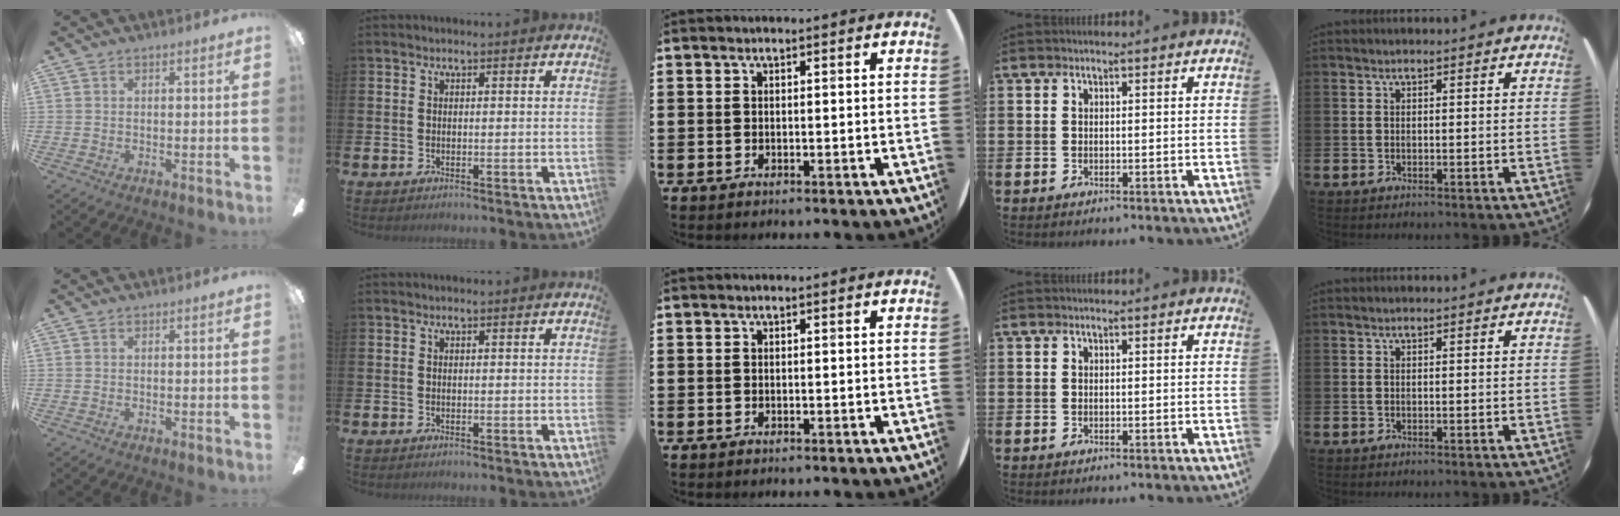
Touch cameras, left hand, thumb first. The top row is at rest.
{}